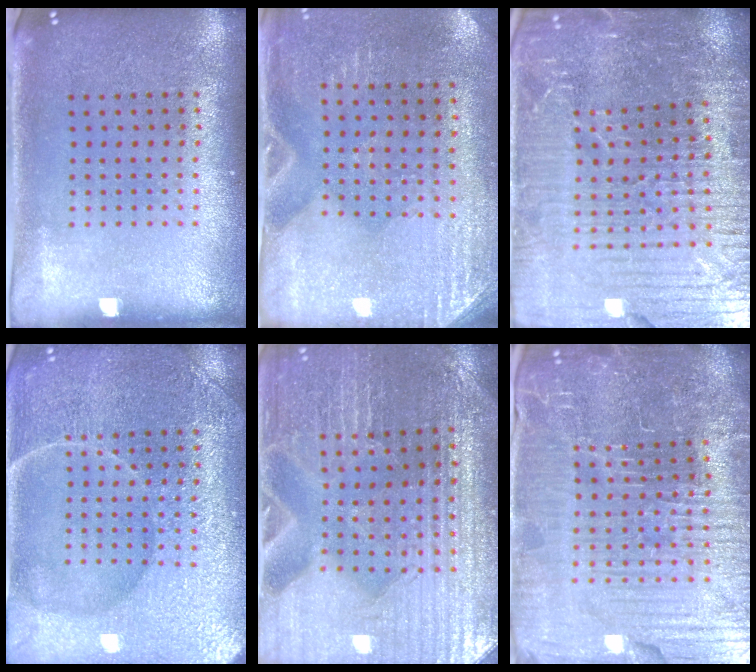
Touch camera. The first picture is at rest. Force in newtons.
{"total": 2.9, "press": 2.5, "slide": 1.3}
{"total": 5.5, "press": 5.0, "slide": 2.2}
{"total": 4.5, "press": 4.5, "slide": 0.5}
{"total": 3.5, "press": 3.5, "slide": 0.3}
{"total": 7.2, "press": 6.3, "slide": 3.4}